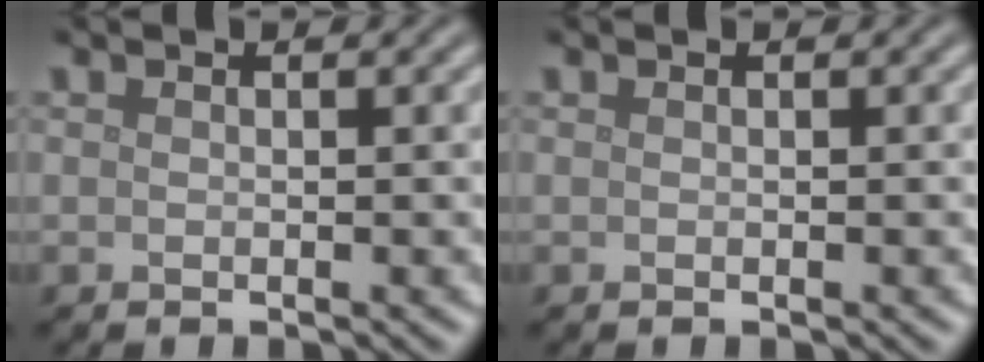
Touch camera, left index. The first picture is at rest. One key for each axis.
{"total": 0.0}